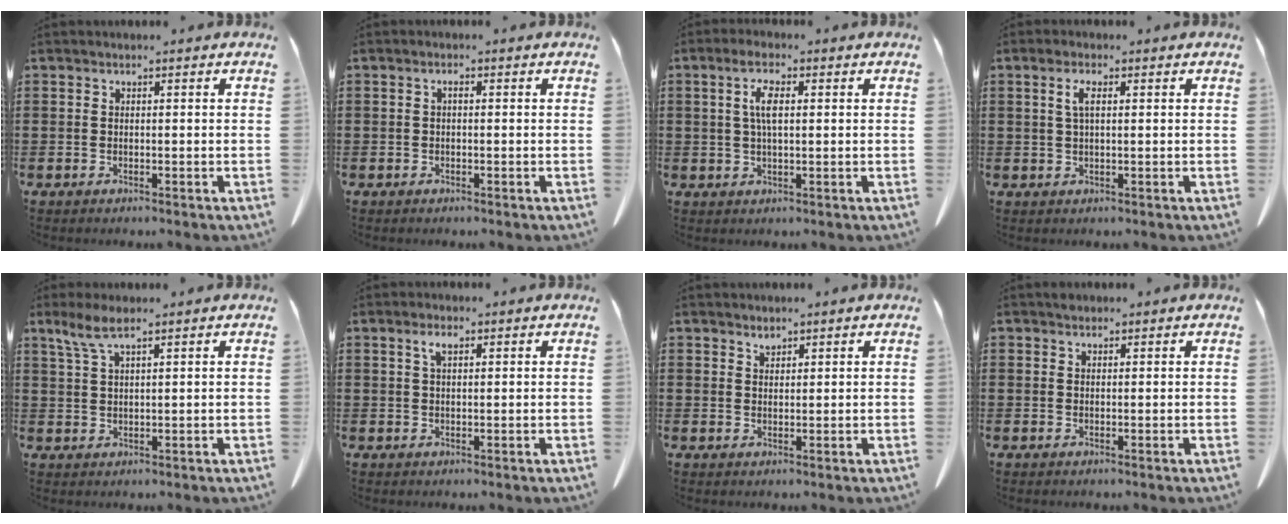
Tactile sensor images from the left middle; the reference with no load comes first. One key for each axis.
{"total": 0.9, "fx": -0.3, "fy": 0.4, "fz": 0.7, "tx": -0.016, "ty": -0.002, "tz": -0.004}
{"total": 5.0, "fx": 1.2, "fy": 1.6, "fz": 4.6, "tx": -0.094, "ty": 0.008, "tz": 0.019}
{"total": 2.8, "fx": 0.9, "fy": 0.8, "fz": 2.6, "tx": -0.053, "ty": 0.005, "tz": 0.015}
{"total": 4.1, "fx": 2.7, "fy": 0.8, "fz": 3.0, "tx": -0.067, "ty": 0.002, "tz": 0.048}
{"total": 2.3, "fx": 1.1, "fy": 0.8, "fz": 1.9, "tx": -0.042, "ty": 0.005, "tz": 0.018}
{"total": 1.5, "fx": 1.4, "fy": 0.6, "fz": 0.2, "tx": -0.006, "ty": -0.003, "tz": 0.029}
{"total": 0.8, "fx": 0.6, "fy": 0.5, "fz": 0.2, "tx": -0.006, "ty": 0.002, "tz": 0.012}